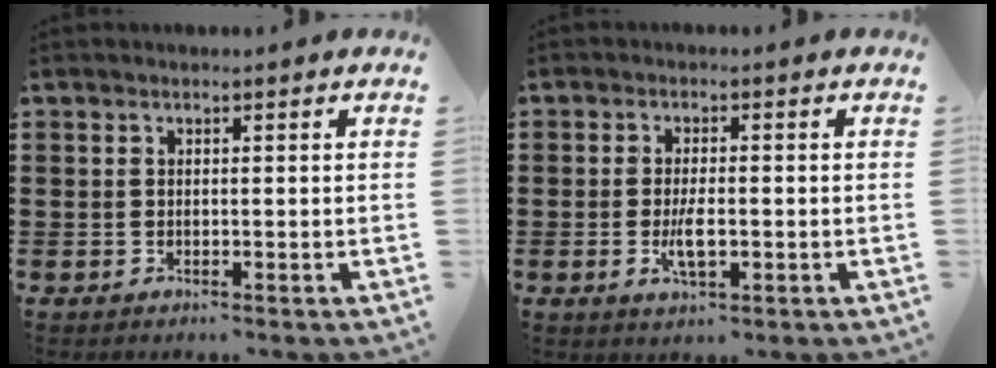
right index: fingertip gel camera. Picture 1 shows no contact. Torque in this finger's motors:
{"motor_torque": [1.44, 0.69, 0.29, 0.10]}